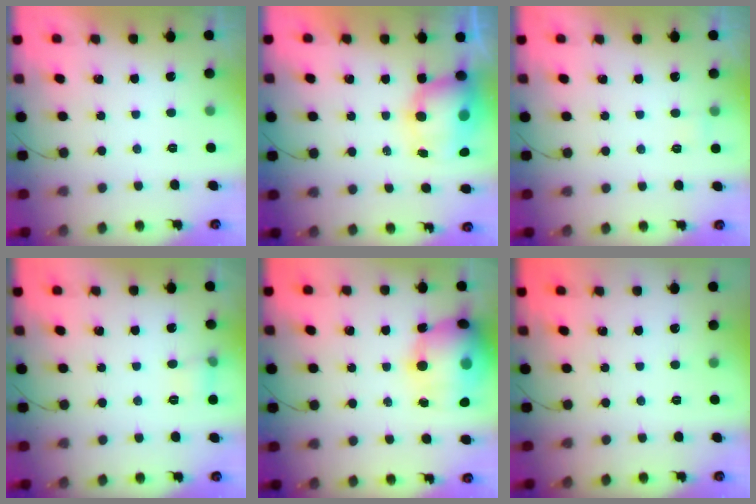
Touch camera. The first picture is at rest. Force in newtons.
{"total": 10.4, "press": 10.0, "slide": 2.8}
{"total": 2.1, "press": 2.0, "slide": 0.7}
{"total": 5.1, "press": 4.8, "slide": 1.6}
{"total": 18.9, "press": 18.7, "slide": 3.1}
{"total": 0.0}